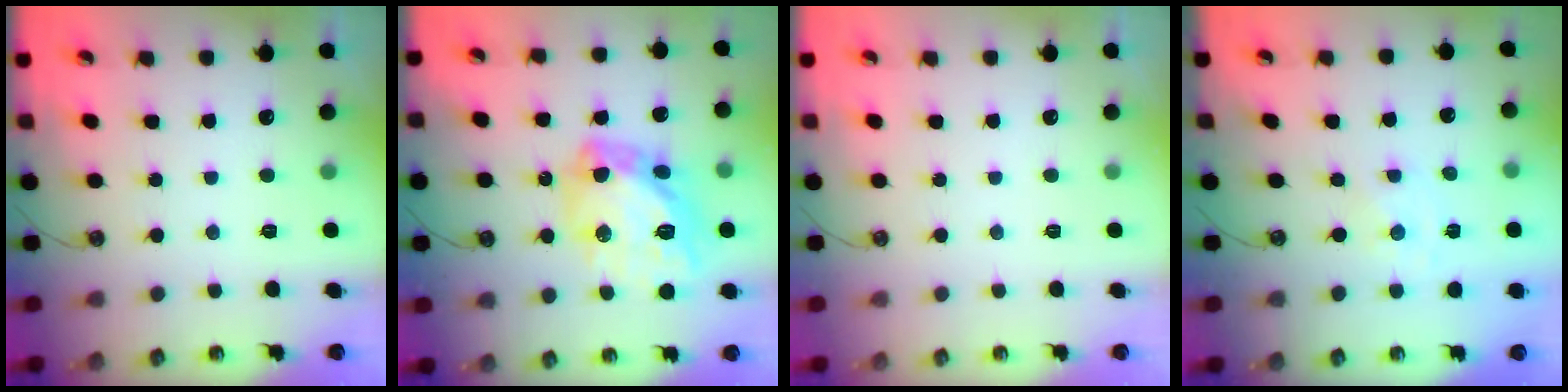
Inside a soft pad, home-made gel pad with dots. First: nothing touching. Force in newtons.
{"total": 19.8, "press": 19.7, "slide": 2.1}
{"total": 0.0}
{"total": 0.0}